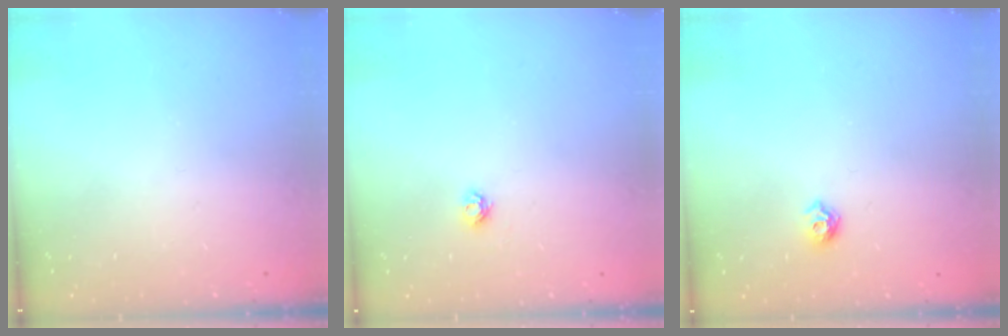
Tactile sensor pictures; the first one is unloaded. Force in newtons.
{"total": 3.8, "press": 3.8, "slide": 0.5}
{"total": 5.9, "press": 5.8, "slide": 1.0}